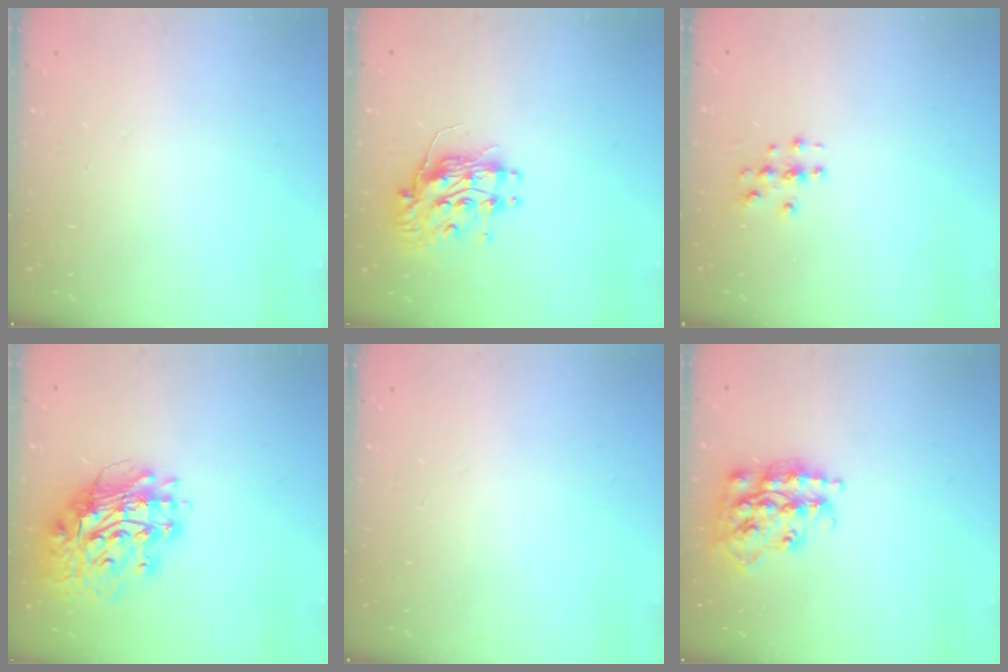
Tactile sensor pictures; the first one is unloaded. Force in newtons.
{"total": 10.6, "press": 10.6, "slide": 0.7}
{"total": 3.2, "press": 3.2, "slide": 0.1}
{"total": 16.0, "press": 15.9, "slide": 2.1}
{"total": 0.0}
{"total": 17.9, "press": 17.8, "slide": 1.1}